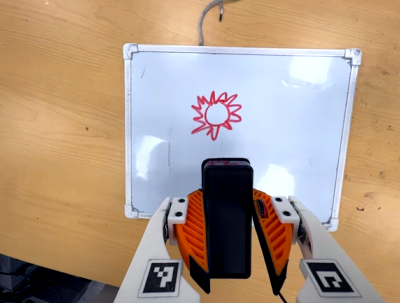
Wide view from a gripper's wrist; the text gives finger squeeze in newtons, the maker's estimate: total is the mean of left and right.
{"total": 6.8, "left": 5.4, "right": 8.3}